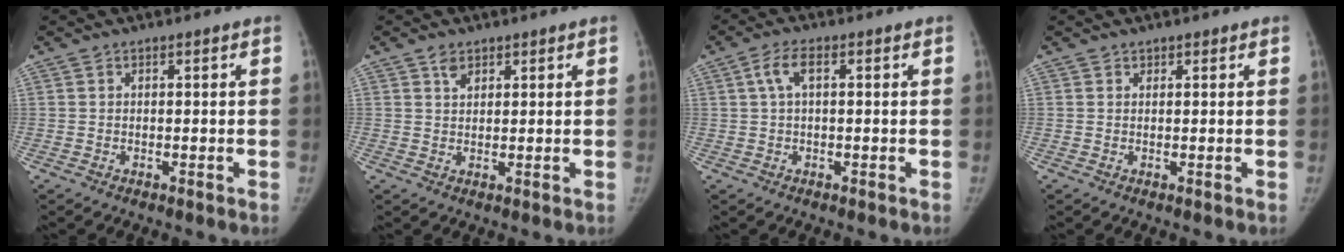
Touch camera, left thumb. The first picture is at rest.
{"total": 2.2, "force": [1.5, 1.3, 1.0], "torque": [-0.009, -0.006, 0.027]}
{"total": 3.6, "force": [0.8, 1.4, 3.1], "torque": [-0.066, 0.007, 0.012]}
{"total": 0.7, "force": [0.7, 0.2, 0.0], "torque": [-0.001, -0.005, 0.013]}